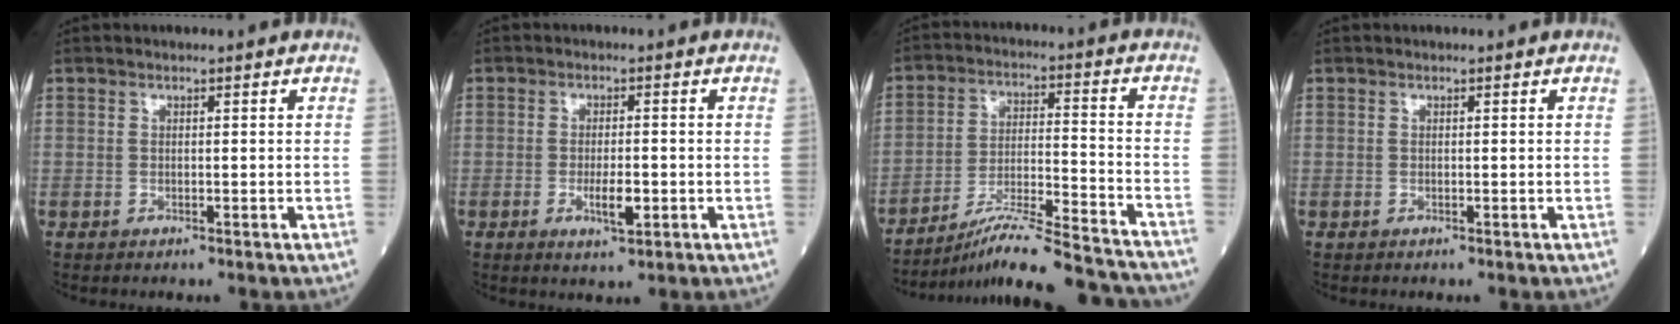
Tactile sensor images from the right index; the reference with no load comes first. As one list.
[{"total": 3.8, "force": [-1.1, 1.0, 3.5], "torque": [-0.064, -0.002, -0.014]}, {"total": 19.3, "force": [-17.9, 0.0, 7.2], "torque": [-0.103, -0.007, -0.271]}, {"total": 0.0}]